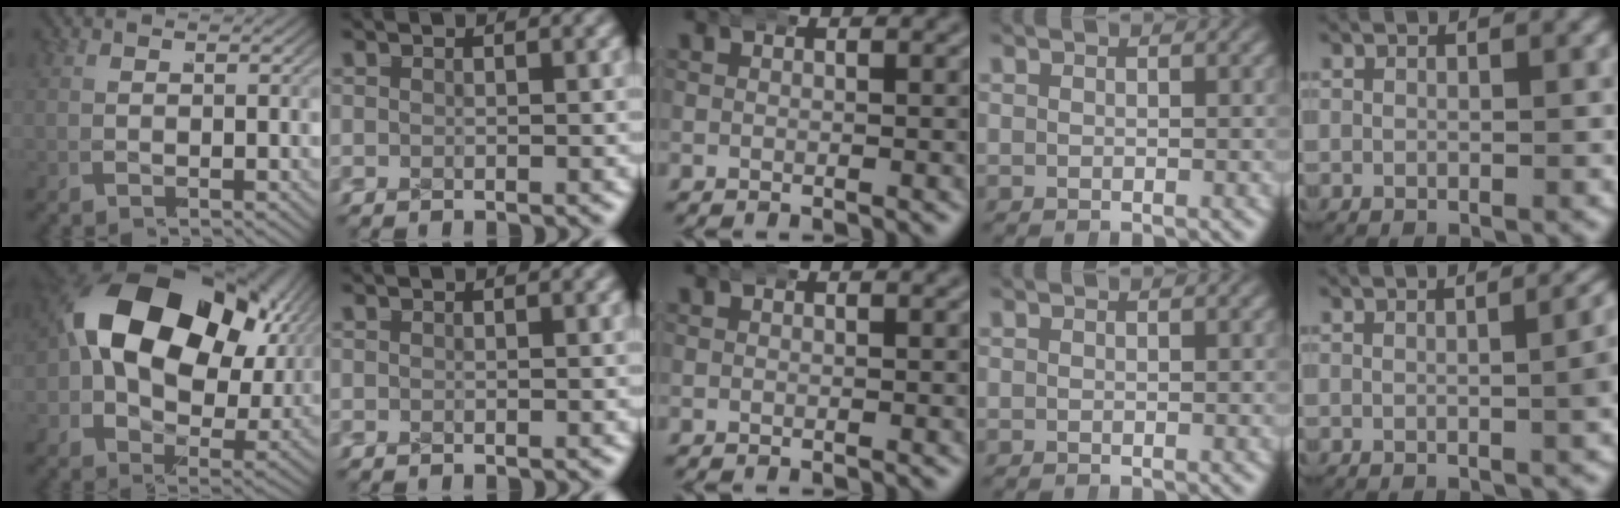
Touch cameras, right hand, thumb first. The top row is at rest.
{"thumb": {"total": 16.9, "force": [2.6, 11.2, 12.3], "torque": [-0.227, -0.017, 0.035]}, "little": {"total": 2.7, "force": [0.1, 0.8, 2.6], "torque": [-0.020, 0.014, -0.003]}}